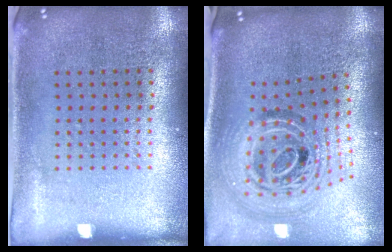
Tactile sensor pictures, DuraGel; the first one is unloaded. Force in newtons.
{"total": 2.1, "press": 1.6, "slide": 1.3}